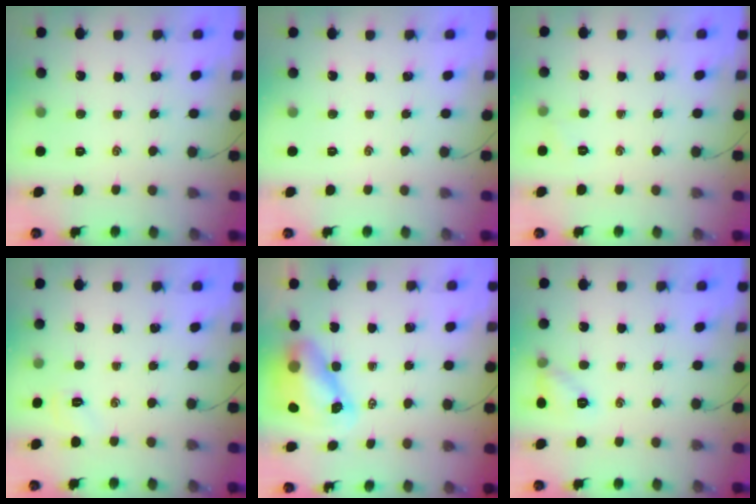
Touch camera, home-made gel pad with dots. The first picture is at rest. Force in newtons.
{"total": 0.0}
{"total": 3.6, "press": 3.4, "slide": 1.1}
{"total": 3.6, "press": 3.5, "slide": 0.9}
{"total": 8.2, "press": 7.8, "slide": 2.3}
{"total": 6.9, "press": 6.8, "slide": 1.0}